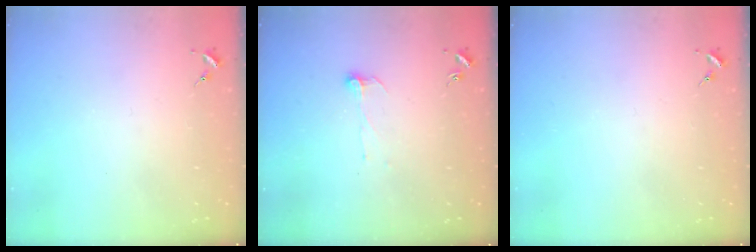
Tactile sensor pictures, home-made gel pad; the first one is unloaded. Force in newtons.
{"total": 6.0, "press": 6.0, "slide": 0.5}
{"total": 0.0}